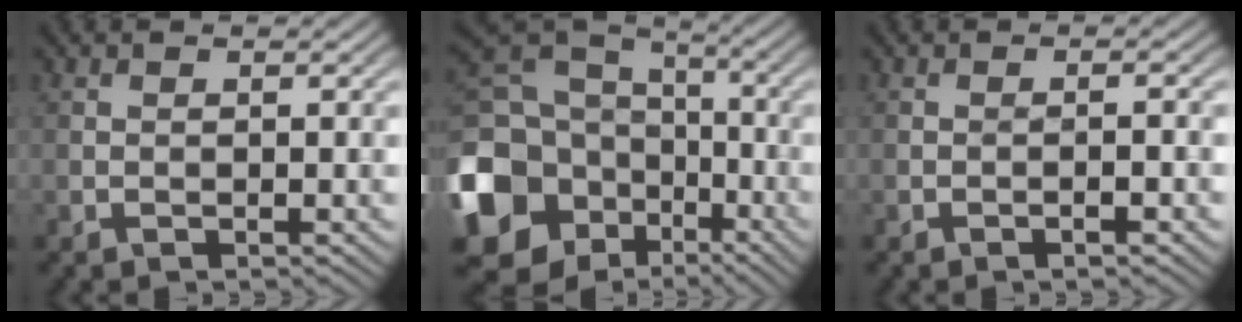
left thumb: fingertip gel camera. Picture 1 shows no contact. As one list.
[{"total": 17.4, "force": [-6.2, 13.7, 8.7], "torque": [-0.254, -0.034, -0.123]}, {"total": 1.6, "force": [-0.8, 0.1, 1.3], "torque": [-0.021, 0.006, -0.014]}]